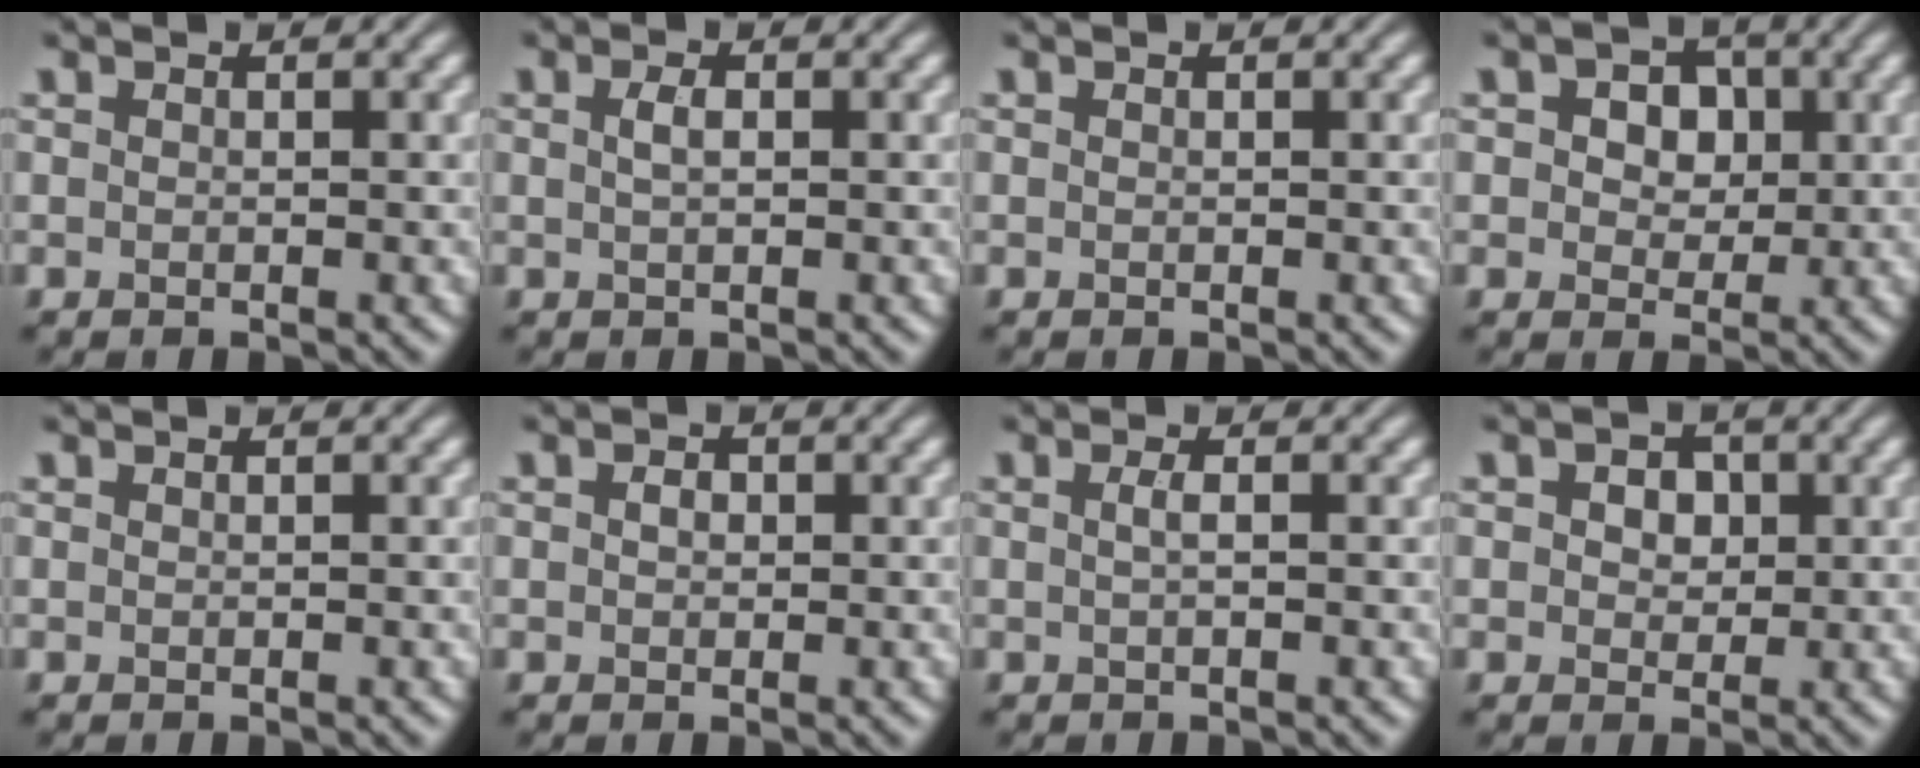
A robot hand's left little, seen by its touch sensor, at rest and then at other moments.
{"total": 1.2, "force": [0.2, 0.5, 1.1], "torque": [-0.025, 0.003, 0.004]}
{"total": 0.0}
{"total": 4.3, "force": [1.0, 3.2, 2.7], "torque": [-0.033, 0.011, -0.008]}
{"total": 0.0}
{"total": 1.1, "force": [0.1, 0.8, 0.7], "torque": [-0.015, 0.001, -0.001]}
{"total": 1.0, "force": [0.1, 0.3, 1.0], "torque": [-0.019, 0.004, 0.001]}
{"total": 2.9, "force": [0.7, 2.2, 1.8], "torque": [-0.024, 0.009, -0.002]}